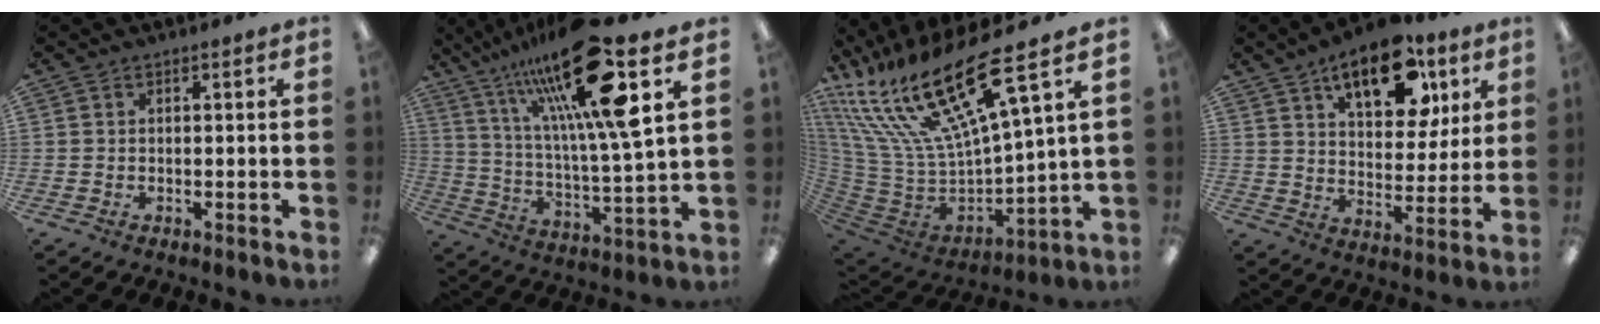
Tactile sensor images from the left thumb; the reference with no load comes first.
{"total": 25.1, "force": [15.3, 4.8, 19.3], "torque": [-0.340, -0.074, 0.234]}
{"total": 25.2, "force": [16.5, 7.4, 17.6], "torque": [-0.371, -0.123, 0.281]}
{"total": 17.5, "force": [10.0, 9.0, 11.2], "torque": [-0.148, -0.038, 0.165]}